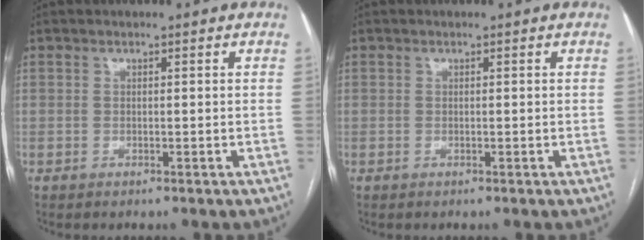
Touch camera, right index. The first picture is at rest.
{"total": 0.0}